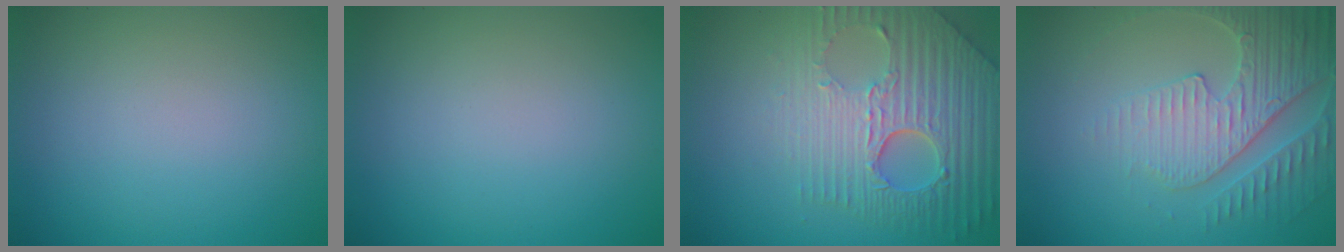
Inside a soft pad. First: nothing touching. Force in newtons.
{"total": 0.0}
{"total": 8.5, "press": 5.8, "slide": 6.2}
{"total": 4.3, "press": 4.3, "slide": 0.4}